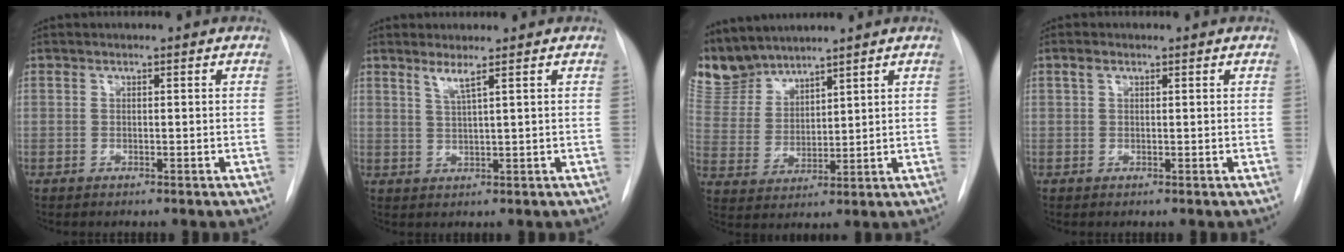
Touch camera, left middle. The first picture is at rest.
{"total": 2.3, "force": [1.5, -0.6, 1.6], "torque": [-0.036, -0.013, 0.031]}
{"total": 8.3, "force": [8.1, 1.9, 1.0], "torque": [-0.035, 0.004, 0.182]}
{"total": 1.4, "force": [0.8, 0.7, 0.8], "torque": [-0.021, 0.011, 0.015]}